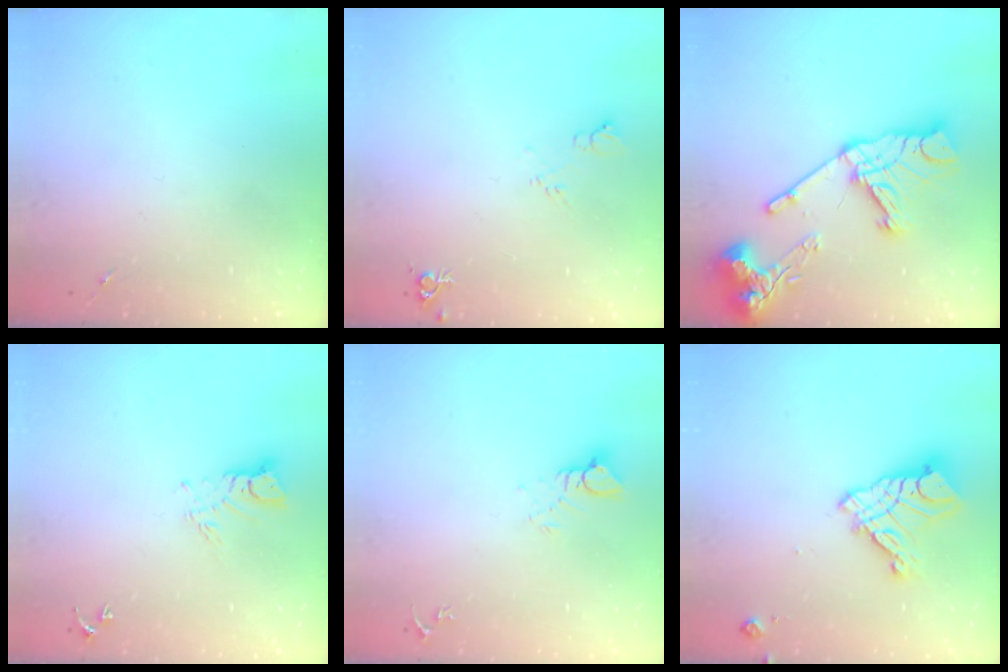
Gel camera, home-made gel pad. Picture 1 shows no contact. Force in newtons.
{"total": 6.5, "press": 6.4, "slide": 1.0}
{"total": 20.1, "press": 20.0, "slide": 2.3}
{"total": 5.7, "press": 5.7, "slide": 0.5}
{"total": 4.2, "press": 4.2, "slide": 0.4}
{"total": 13.1, "press": 13.0, "slide": 1.3}